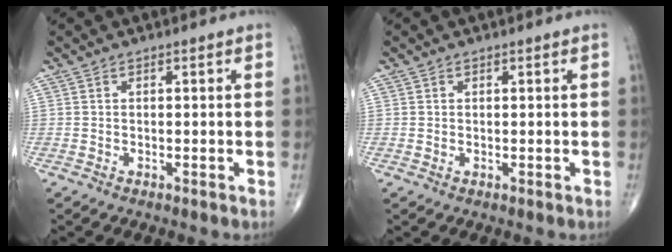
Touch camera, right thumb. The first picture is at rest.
{"total": 0.0}